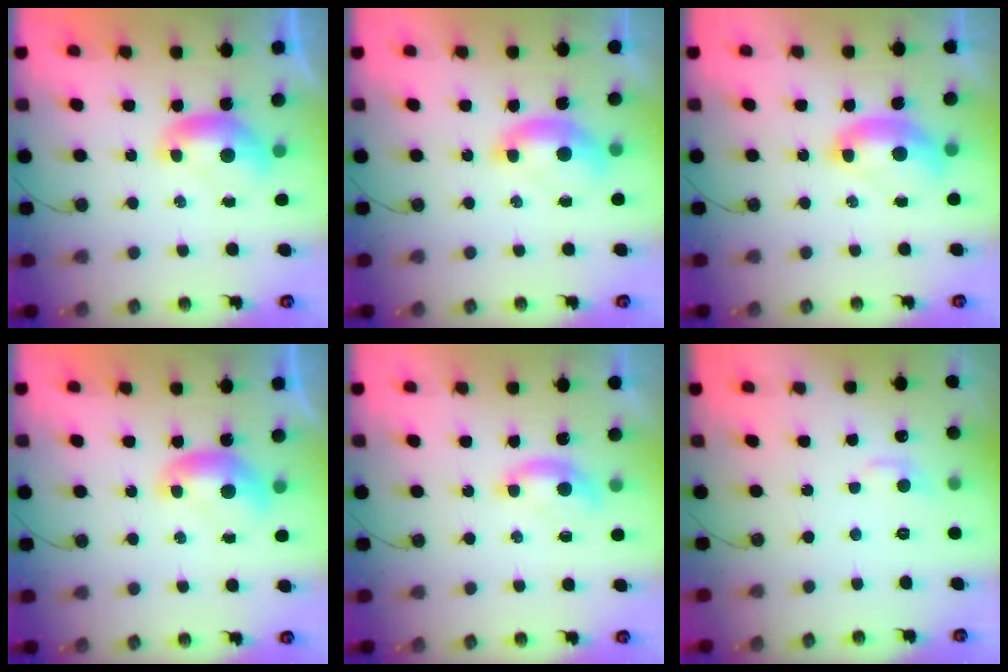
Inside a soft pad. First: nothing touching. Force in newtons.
{"total": 1.7, "press": 1.5, "slide": 0.6}
{"total": 2.5, "press": 2.5, "slide": 0.6}
{"total": 0.0}
{"total": 0.9, "press": 0.7, "slide": 0.6}
{"total": 1.0, "press": 0.4, "slide": 0.9}